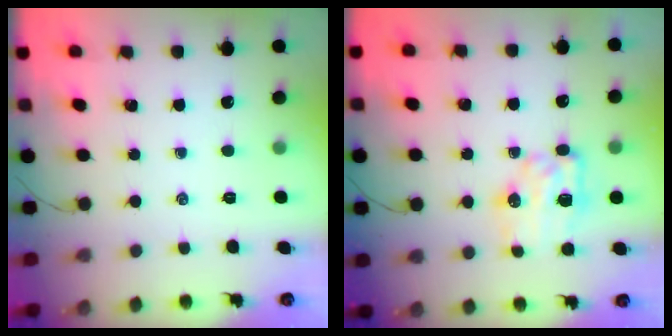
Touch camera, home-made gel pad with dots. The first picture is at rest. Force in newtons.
{"total": 8.0, "press": 8.0, "slide": 1.0}